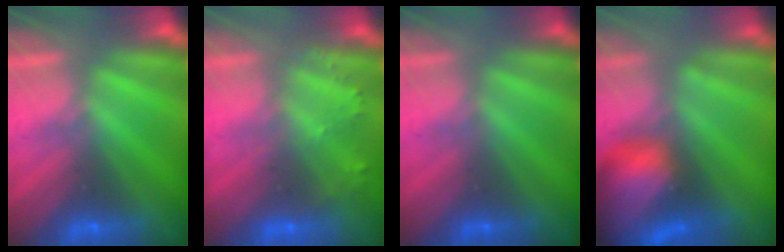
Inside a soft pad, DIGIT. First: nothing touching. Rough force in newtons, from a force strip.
{"total": 2.3}
{"total": 2.4}
{"total": 7.3}